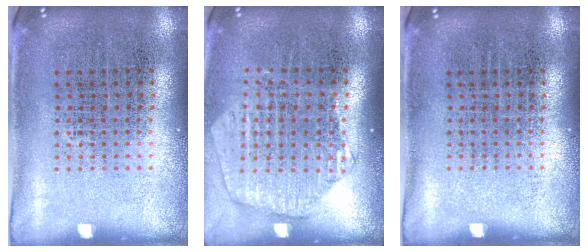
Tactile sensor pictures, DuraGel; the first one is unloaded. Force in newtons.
{"total": 1.8, "press": 1.6, "slide": 0.9}
{"total": 0.0}